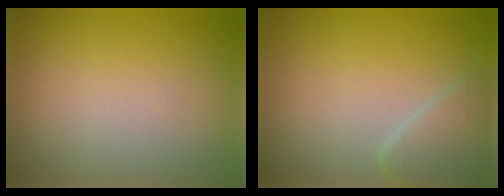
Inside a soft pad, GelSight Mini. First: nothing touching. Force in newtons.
{"total": 2.2, "press": 2.2, "slide": 0.1}